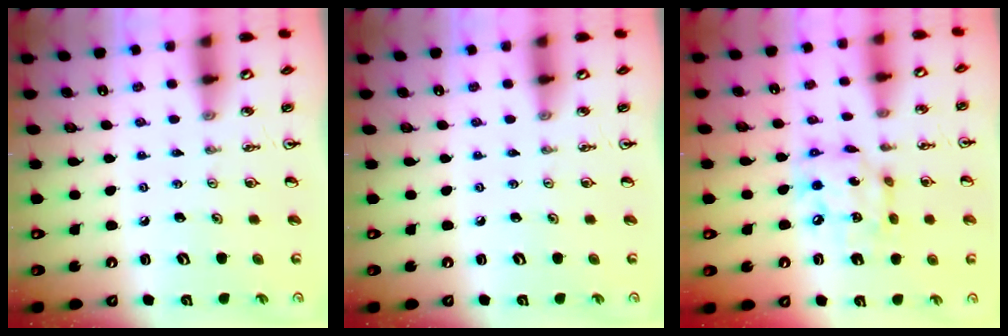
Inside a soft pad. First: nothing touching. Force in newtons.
{"total": 0.0}
{"total": 12.7, "press": 12.6, "slide": 1.6}